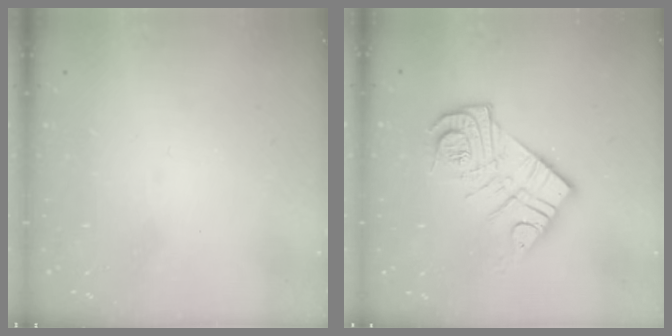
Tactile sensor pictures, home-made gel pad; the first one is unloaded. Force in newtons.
{"total": 14.7, "press": 14.7, "slide": 1.3}